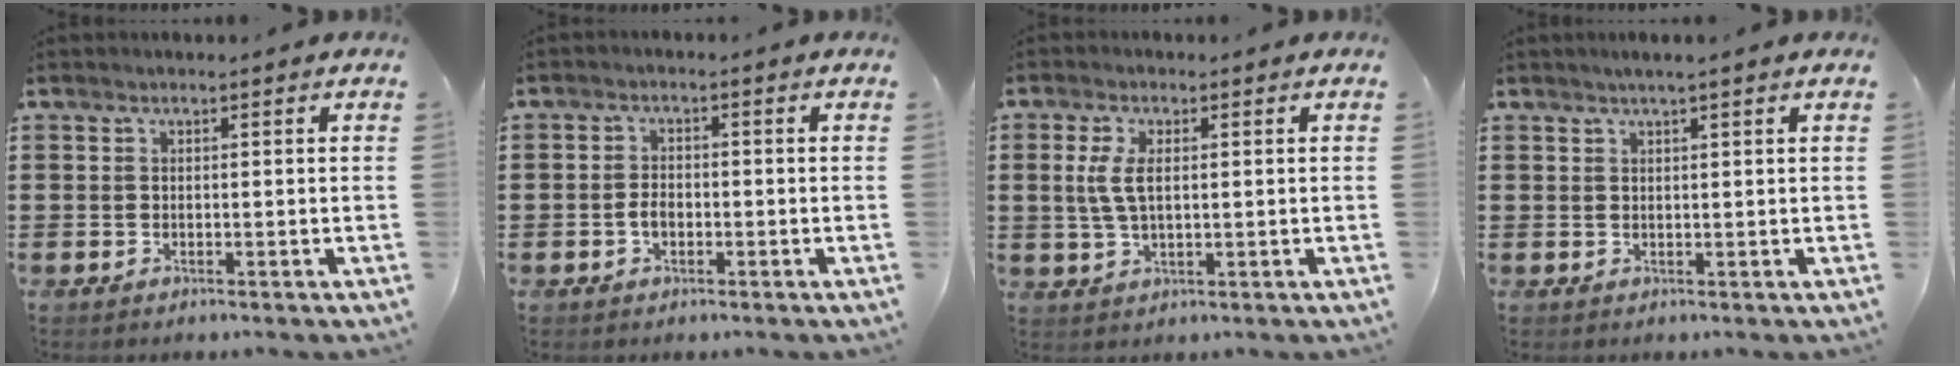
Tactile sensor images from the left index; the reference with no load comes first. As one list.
[{"total": 2.3, "force": [-0.7, 1.4, 1.7], "torque": [-0.043, 0.002, -0.017]}, {"total": 4.7, "force": [0.8, 2.1, 4.2], "torque": [-0.109, 0.000, 0.005]}, {"total": 1.2, "force": [0.9, -0.1, 0.8], "torque": [-0.015, 0.001, 0.016]}]